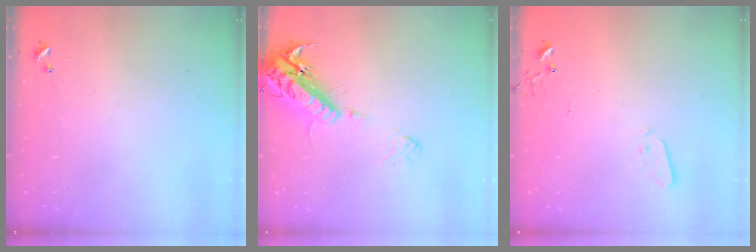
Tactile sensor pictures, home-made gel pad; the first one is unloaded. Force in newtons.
{"total": 16.4, "press": 15.9, "slide": 3.8}
{"total": 3.0, "press": 2.9, "slide": 0.3}